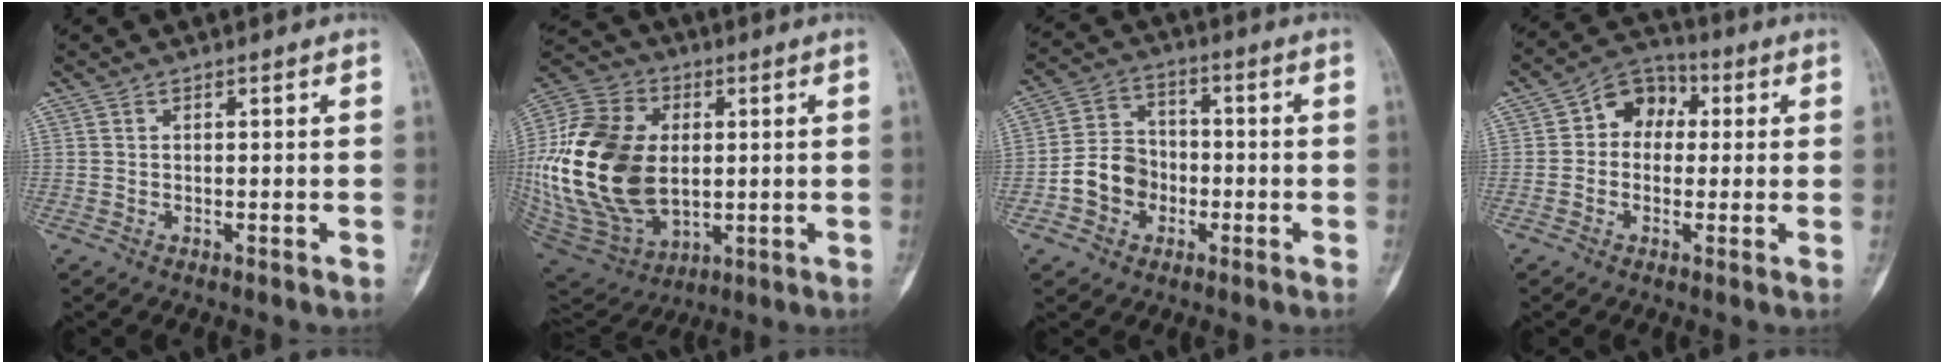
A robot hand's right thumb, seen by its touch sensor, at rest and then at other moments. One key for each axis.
{"total": 28.4, "fx": 0.8, "fy": 19.0, "fz": 21.1, "tx": -0.431, "ty": -0.011, "tz": 0.030}
{"total": 8.7, "fx": -2.6, "fy": 7.4, "fz": 3.9, "tx": -0.041, "ty": 0.033, "tz": -0.053}
{"total": 8.4, "fx": 1.1, "fy": 6.7, "fz": 4.9, "tx": -0.033, "ty": 0.023, "tz": 0.002}